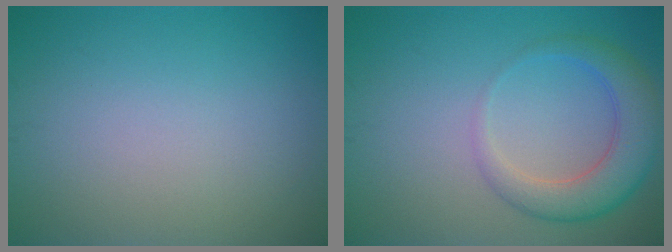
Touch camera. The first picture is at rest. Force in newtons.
{"total": 4.9, "press": 4.9, "slide": 0.4}